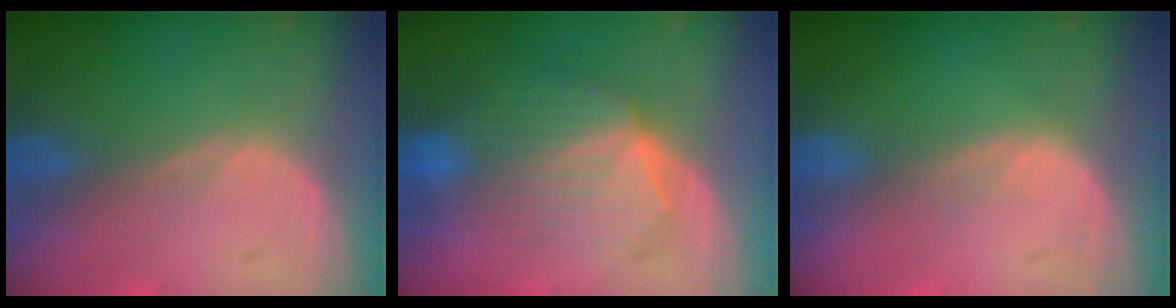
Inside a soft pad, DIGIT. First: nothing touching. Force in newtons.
{"total": 7.4, "press": 7.4, "slide": 0.2}
{"total": 0.9, "press": 0.9, "slide": 0.1}